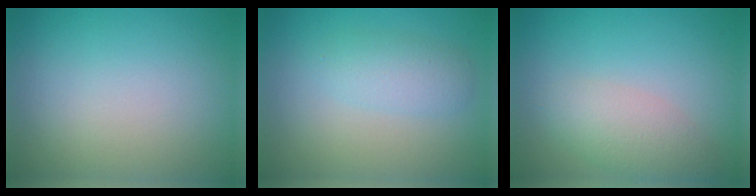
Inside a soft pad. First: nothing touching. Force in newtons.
{"total": 2.2, "press": 2.2, "slide": 0.0}
{"total": 3.2, "press": 3.2, "slide": 0.1}